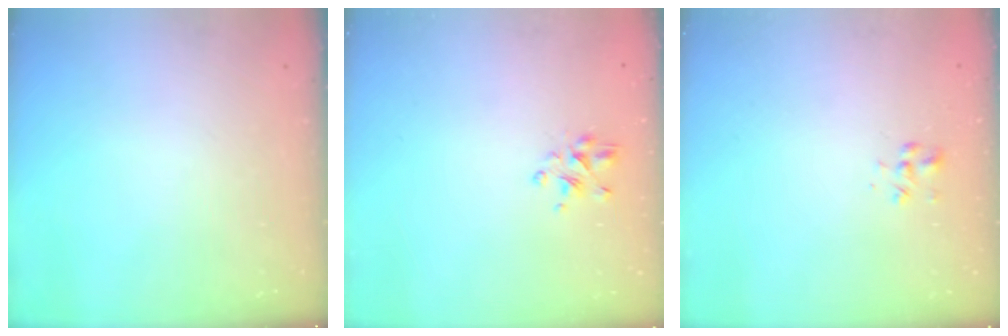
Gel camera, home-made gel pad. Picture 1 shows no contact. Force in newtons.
{"total": 3.2, "press": 2.9, "slide": 1.2}
{"total": 2.3, "press": 2.2, "slide": 0.7}